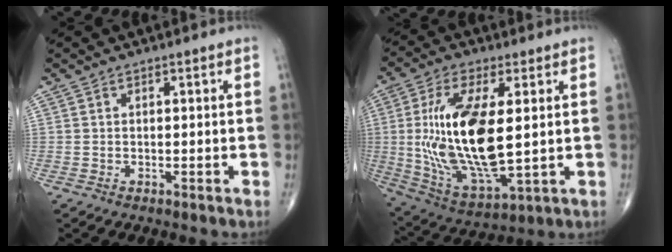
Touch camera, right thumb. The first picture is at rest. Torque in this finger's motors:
{"motor_torque": [2.58, 2.42, 0.48, 0.00, 0.60]}